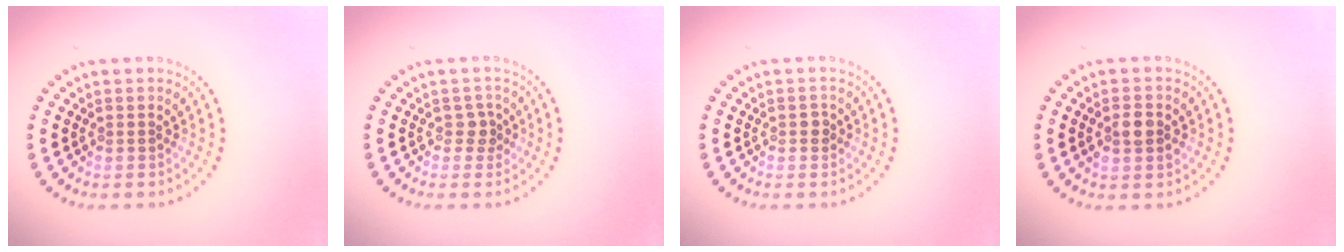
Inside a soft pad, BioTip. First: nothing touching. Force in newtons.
{"total": 1.3, "press": 1.0, "slide": 0.8}
{"total": 0.9, "press": 0.9, "slide": 0.1}
{"total": 2.5, "press": 2.5, "slide": 0.2}